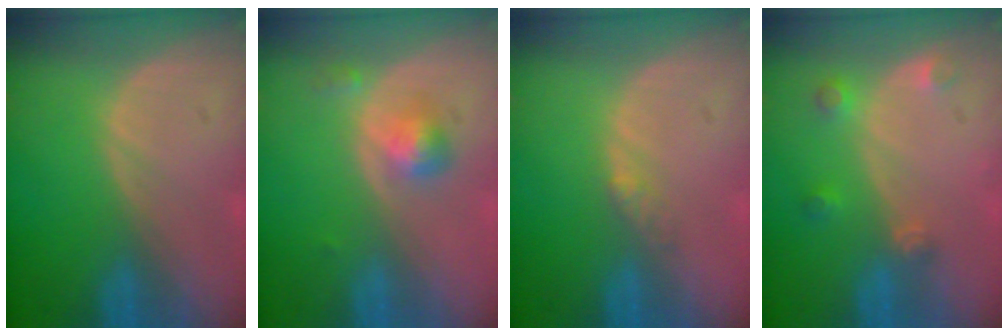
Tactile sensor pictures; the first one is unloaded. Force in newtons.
{"total": 3.1, "press": 3.1, "slide": 0.2}
{"total": 1.8, "press": 1.6, "slide": 1.0}
{"total": 2.7, "press": 2.7, "slide": 0.3}